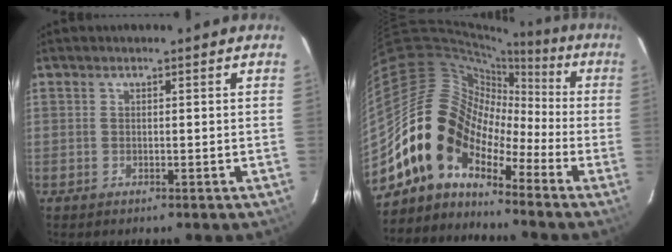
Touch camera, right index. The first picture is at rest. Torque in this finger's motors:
{"motor_torque": [1.33, -0.81, 1.05, 0.21]}